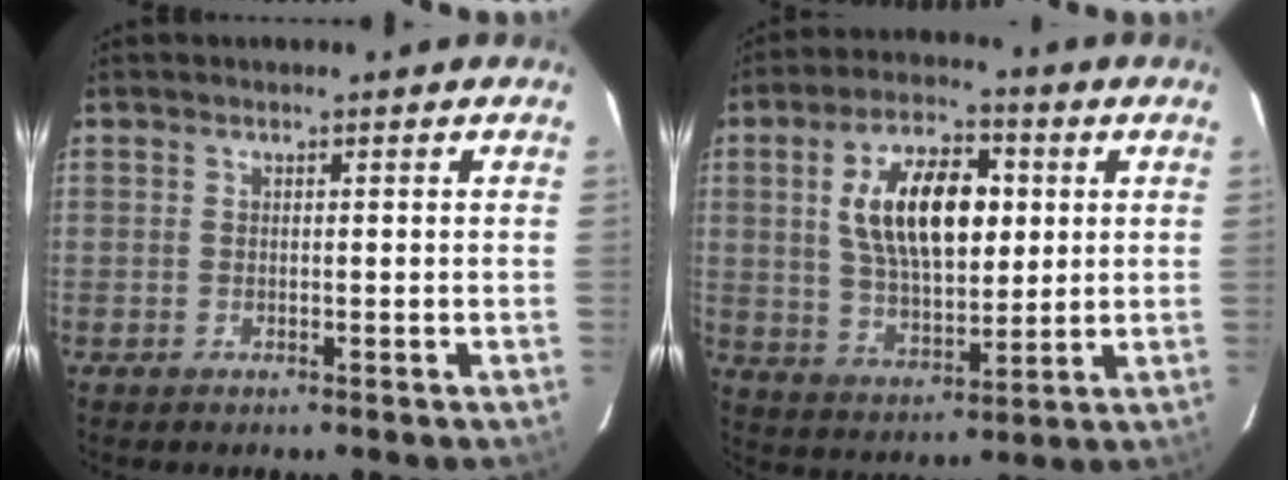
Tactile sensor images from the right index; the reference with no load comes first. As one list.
[{"total": 15.4, "force": [3.4, 7.8, 12.8], "torque": [-0.225, 0.018, 0.066]}]